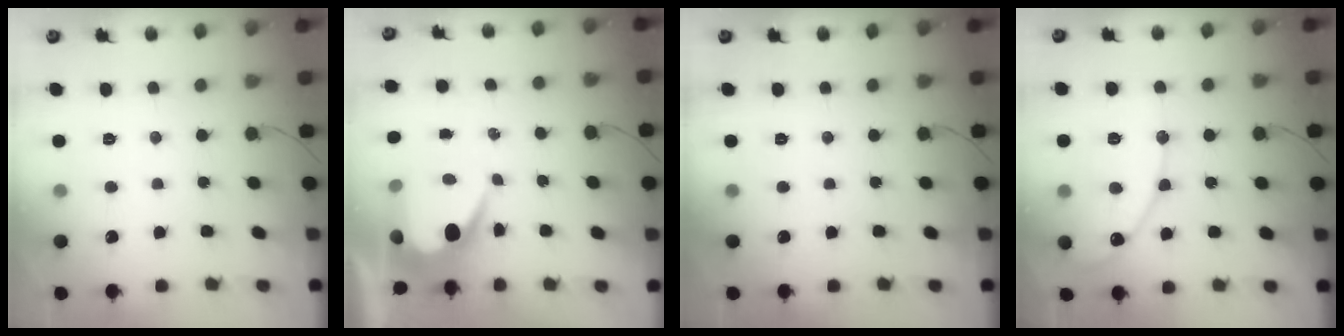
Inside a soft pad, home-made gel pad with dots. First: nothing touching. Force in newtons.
{"total": 6.7, "press": 6.6, "slide": 0.5}
{"total": 0.0}
{"total": 11.7, "press": 11.7, "slide": 0.9}